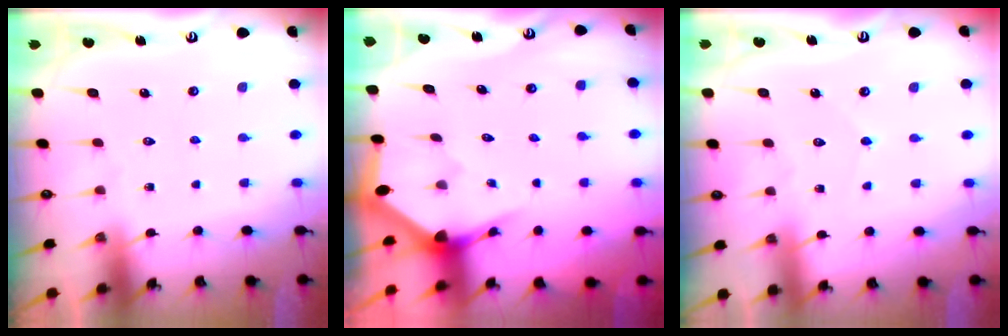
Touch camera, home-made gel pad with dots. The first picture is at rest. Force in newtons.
{"total": 3.0, "press": 3.0, "slide": 0.2}
{"total": 3.7, "press": 3.7, "slide": 0.3}